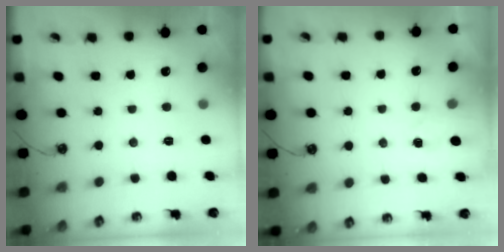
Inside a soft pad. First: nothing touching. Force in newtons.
{"total": 1.1, "press": 1.1, "slide": 0.3}